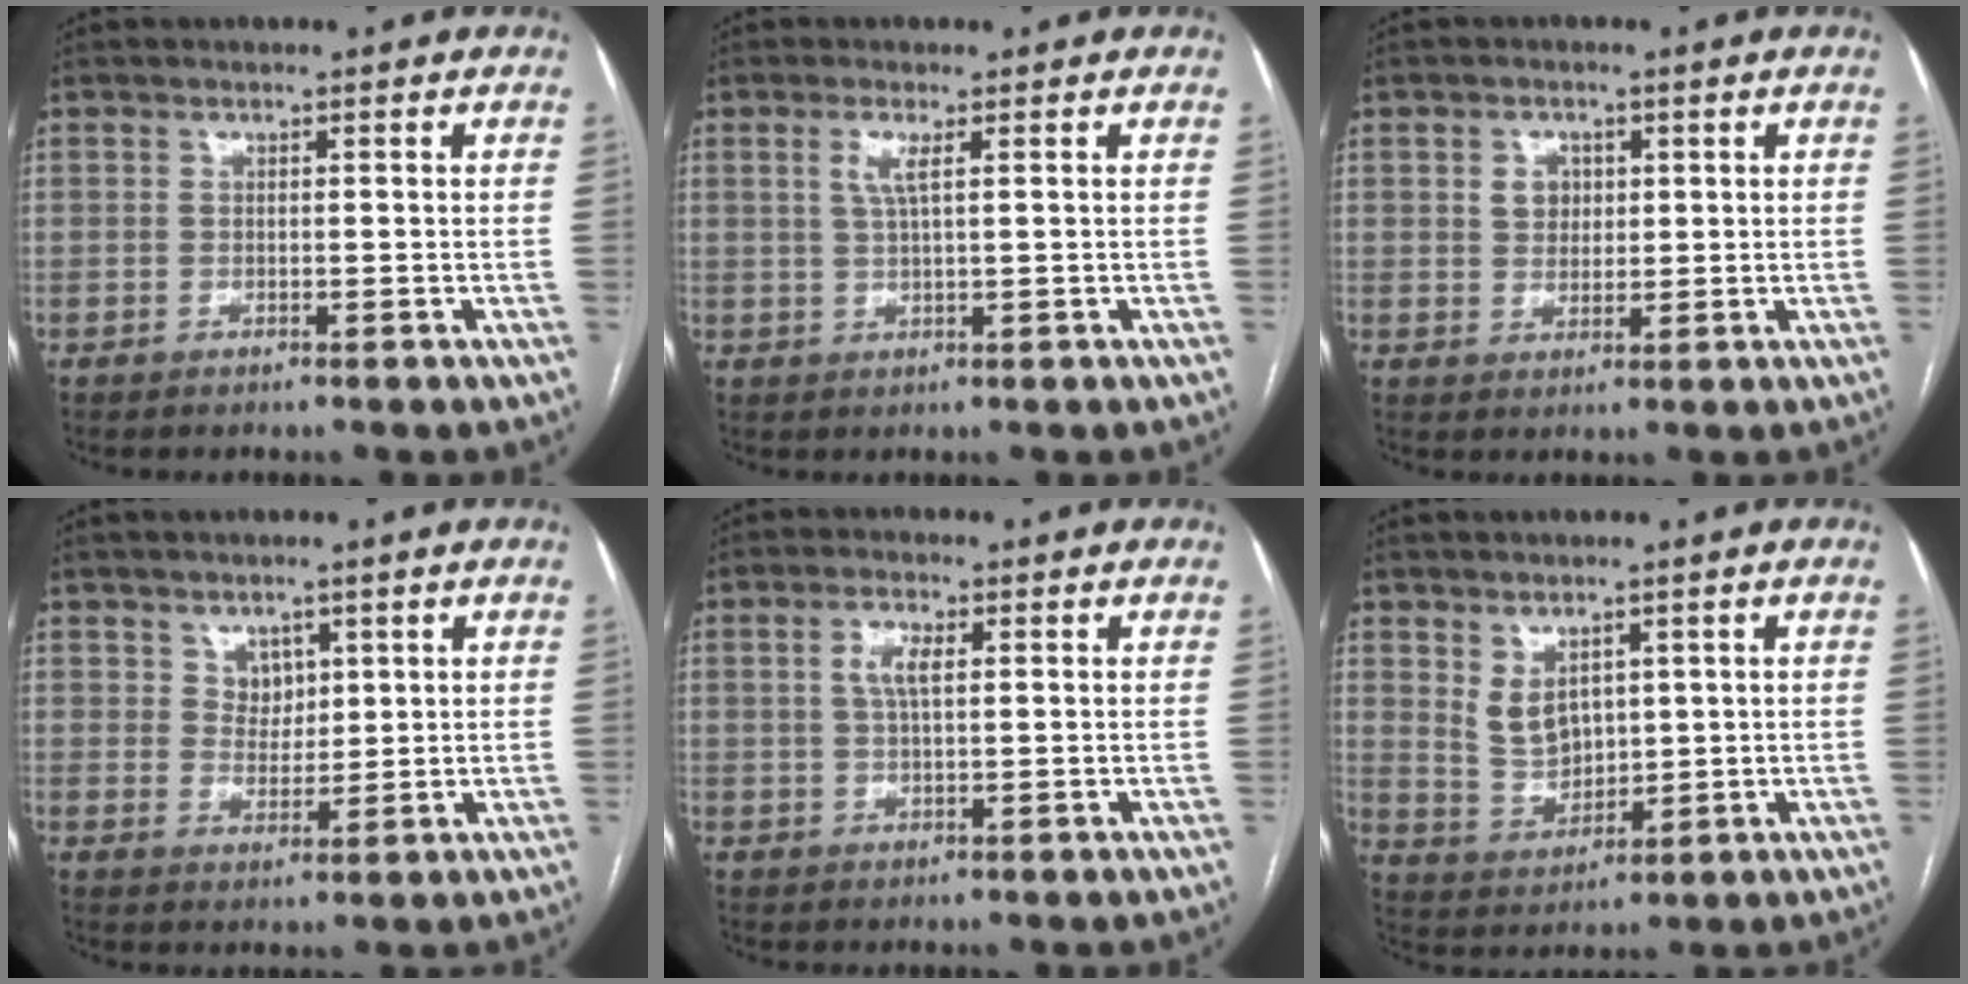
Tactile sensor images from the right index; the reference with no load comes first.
{"total": 2.5, "force": [0.9, 0.1, 2.3], "torque": [-0.056, 0.001, 0.019]}
{"total": 3.2, "force": [1.0, 2.6, 1.4], "torque": [-0.021, 0.006, 0.018]}
{"total": 3.3, "force": [1.7, 2.5, 1.2], "torque": [-0.017, 0.001, 0.033]}
{"total": 3.4, "force": [0.9, 1.1, 3.1], "torque": [-0.066, 0.005, 0.019]}
{"total": 5.4, "force": [2.2, 3.7, 3.3], "torque": [-0.074, 0.002, 0.057]}